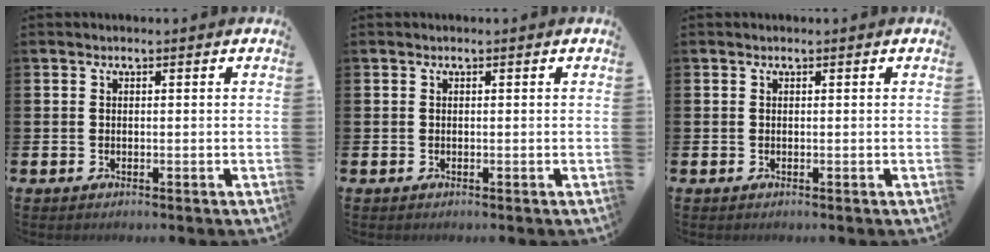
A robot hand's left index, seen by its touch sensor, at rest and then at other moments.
{"total": 0.0}
{"total": 0.7, "force": [-0.5, -0.2, -0.4], "torque": [0.014, -0.002, -0.010]}